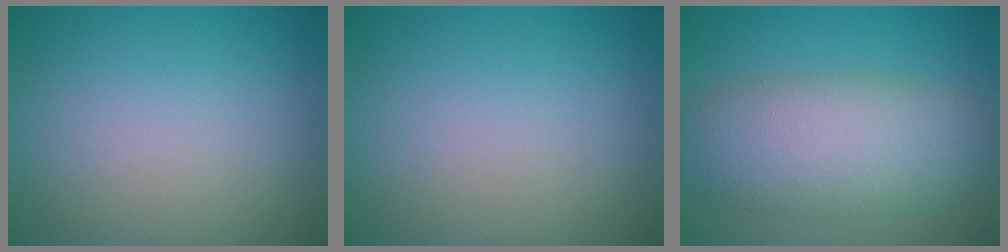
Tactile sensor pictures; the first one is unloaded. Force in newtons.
{"total": 0.0}
{"total": 7.8, "press": 7.8, "slide": 0.3}